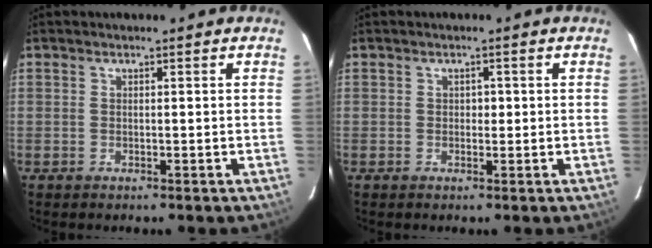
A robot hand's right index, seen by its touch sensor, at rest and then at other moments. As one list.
[{"total": 1.0, "force": [0.1, 0.8, 0.7], "torque": [-0.007, 0.003, -0.001]}]